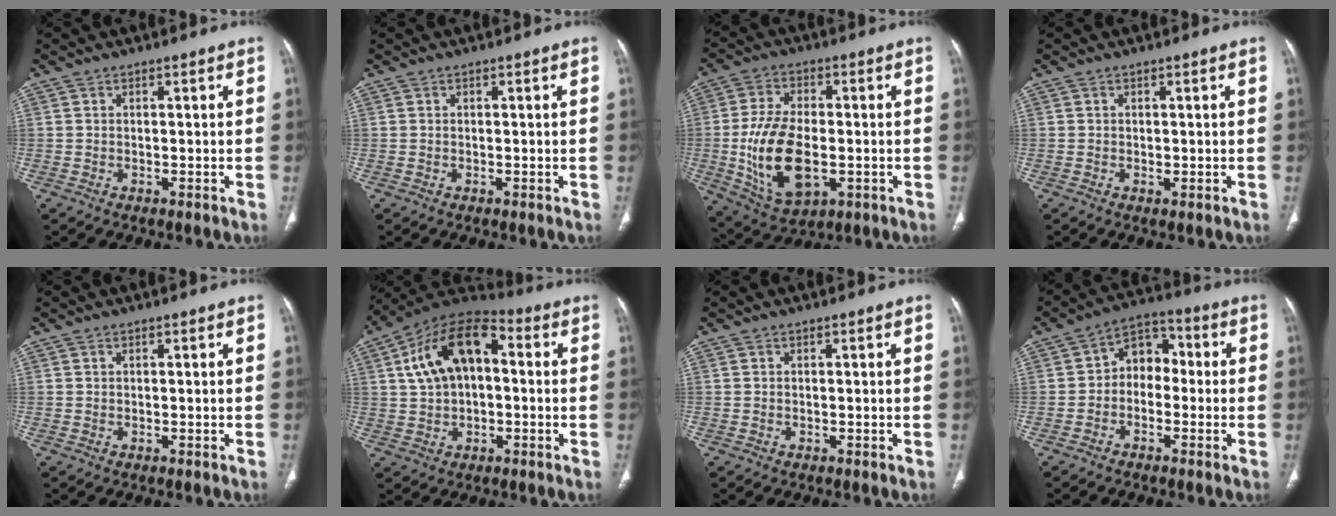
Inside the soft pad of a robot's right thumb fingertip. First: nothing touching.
{"total": 0.0}
{"total": 15.7, "force": [-2.4, 8.6, 13.0], "torque": [-0.245, -0.002, -0.029]}
{"total": 0.6, "force": [0.0, 0.4, 0.4], "torque": [-0.010, -0.003, 0.002]}
{"total": 0.0}
{"total": 15.2, "force": [2.5, 9.1, 12.0], "torque": [-0.198, 0.035, 0.033]}
{"total": 0.0}
{"total": 7.5, "force": [-0.7, 5.6, 5.0], "torque": [-0.044, 0.035, -0.029]}